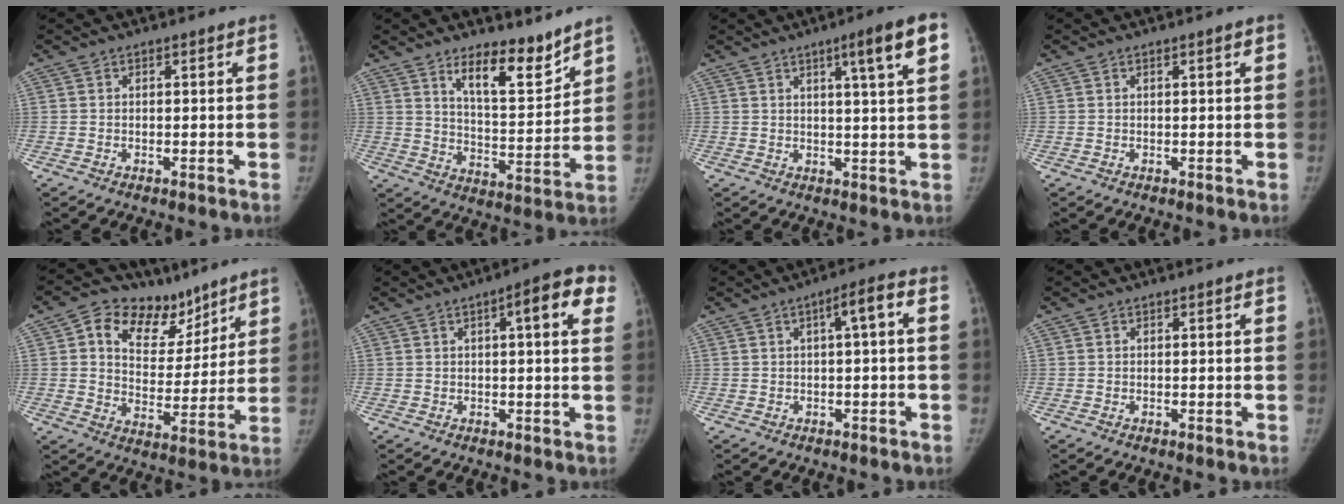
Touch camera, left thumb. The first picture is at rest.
{"total": 11.2, "force": [8.4, 3.6, 6.5], "torque": [-0.074, -0.076, 0.144]}
{"total": 8.3, "force": [3.9, 0.2, 7.3], "torque": [-0.103, -0.011, 0.054]}
{"total": 0.6, "force": [0.2, 0.0, 0.5], "torque": [-0.003, 0.002, 0.001]}
{"total": 14.8, "force": [9.0, 9.8, 6.4], "torque": [-0.046, -0.033, 0.148]}
{"total": 7.8, "force": [2.7, 2.1, 7.0], "torque": [-0.071, 0.012, 0.024]}
{"total": 4.0, "force": [0.2, 0.6, 4.0], "torque": [-0.055, 0.023, -0.002]}
{"total": 0.0}